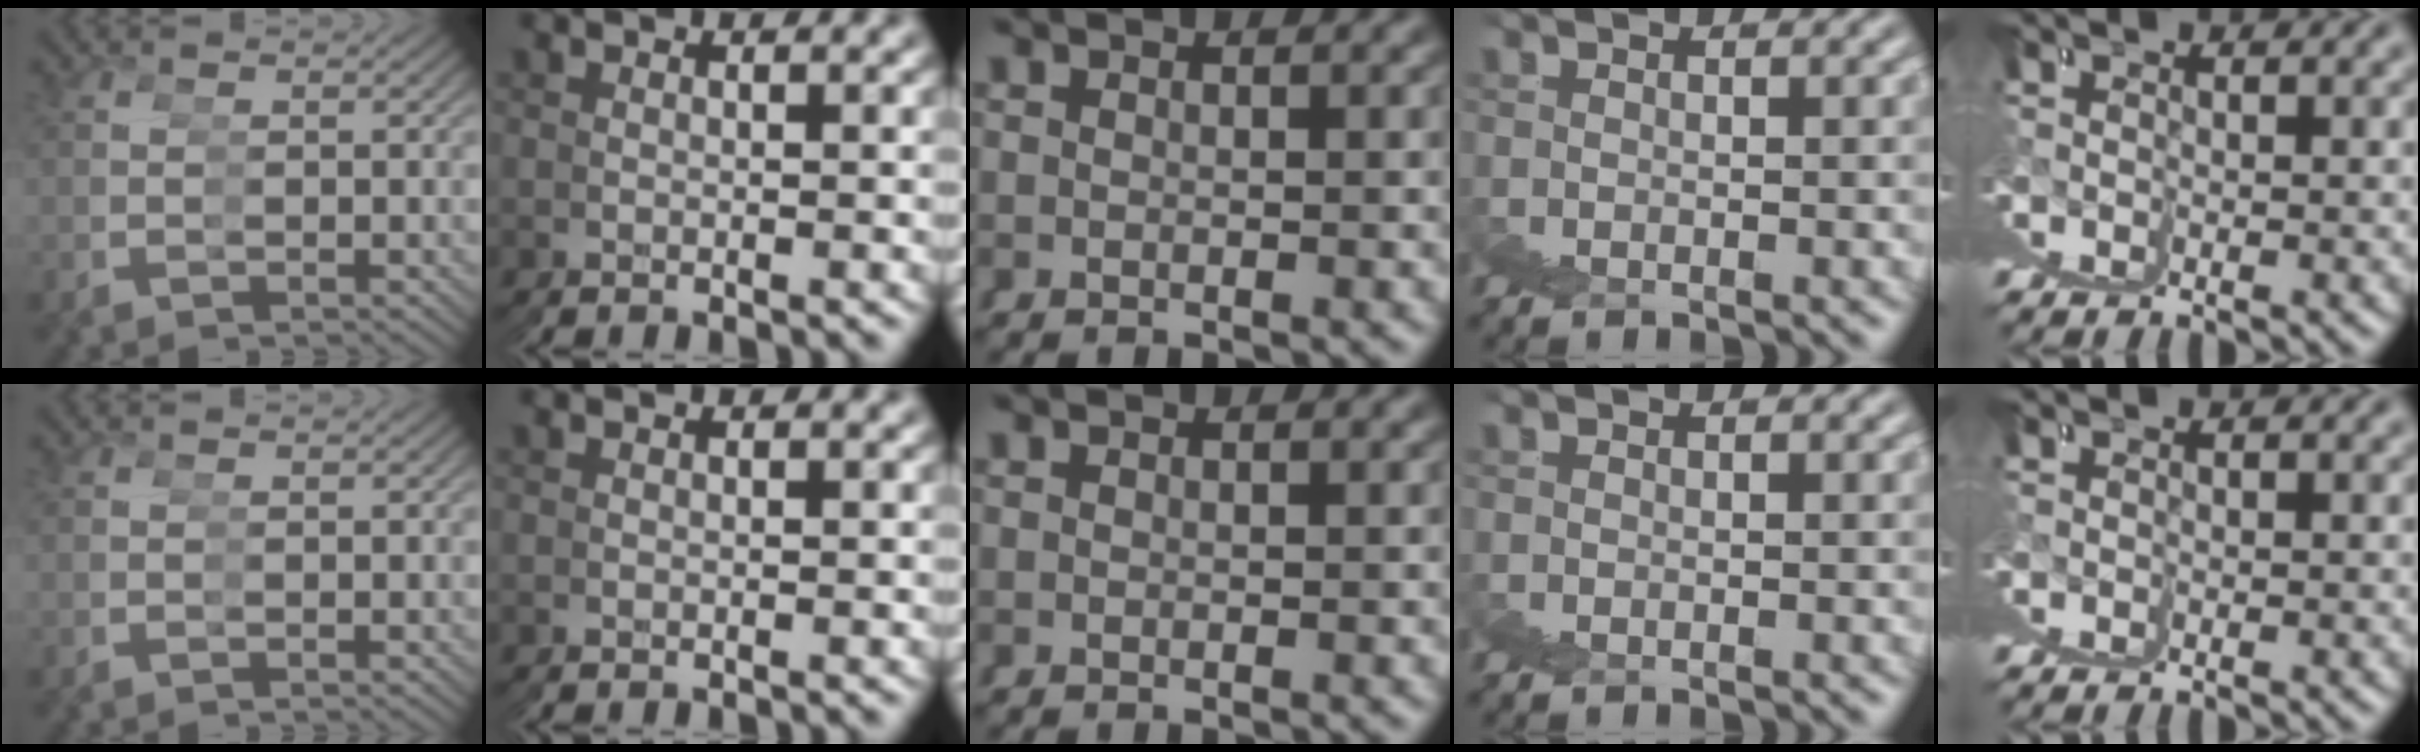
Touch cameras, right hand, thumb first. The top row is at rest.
{}